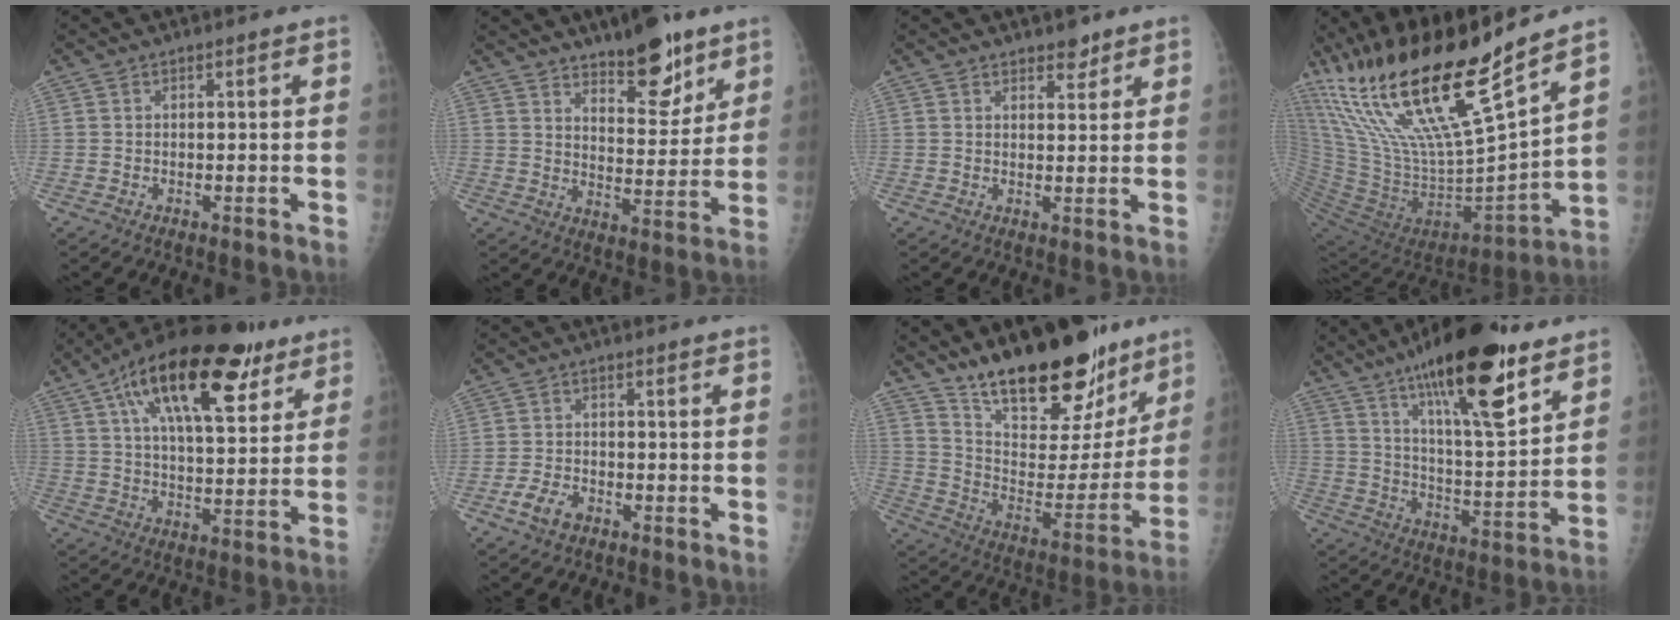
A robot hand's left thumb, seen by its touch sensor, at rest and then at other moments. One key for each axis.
{"total": 12.2, "fx": 8.6, "fy": 4.6, "fz": 7.3, "tx": -0.073, "ty": -0.061, "tz": 0.135}
{"total": 3.1, "fx": 2.3, "fy": 1.5, "fz": 1.3, "tx": -0.002, "ty": -0.014, "tz": 0.033}
{"total": 27.9, "fx": 19.8, "fy": 4.8, "fz": 19.1, "tx": -0.334, "ty": -0.082, "tz": 0.372}
{"total": 23.3, "fx": 12.2, "fy": 9.6, "fz": 17.4, "tx": -0.258, "ty": -0.015, "tz": 0.195}
{"total": 4.4, "fx": -2.6, "fy": 2.5, "fz": 2.5, "tx": -0.046, "ty": 0.014, "tz": -0.046}
{"total": 26.1, "fx": 18.8, "fy": 10.5, "fz": 14.7, "tx": -0.181, "ty": -0.097, "tz": 0.301}
{"total": 22.7, "fx": 14.1, "fy": 6.3, "fz": 16.7, "tx": -0.246, "ty": -0.061, "tz": 0.228}